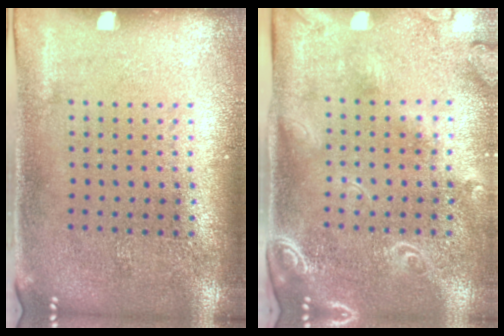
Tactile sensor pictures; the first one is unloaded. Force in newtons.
{"total": 2.4, "press": 1.9, "slide": 1.4}